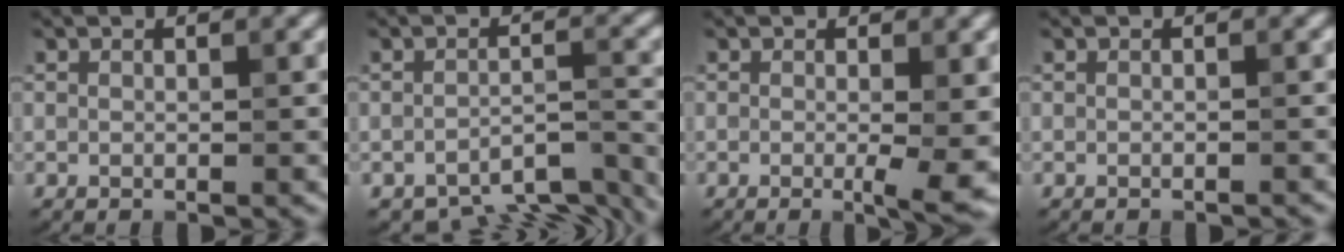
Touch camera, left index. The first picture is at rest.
{"total": 6.4, "force": [-5.7, 1.8, 2.5], "torque": [-0.039, -0.024, -0.070]}
{"total": 3.1, "force": [-0.5, 0.5, 3.1], "torque": [-0.049, -0.010, -0.006]}
{"total": 1.0, "force": [-0.9, 0.2, 0.4], "torque": [0.004, -0.001, -0.017]}